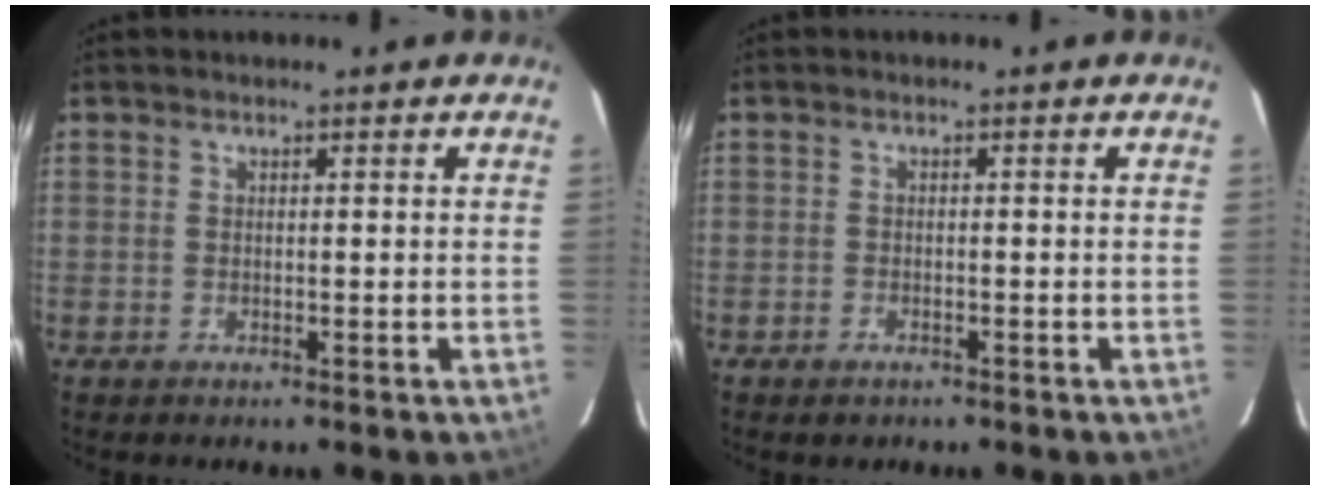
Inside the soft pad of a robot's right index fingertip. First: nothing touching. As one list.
[{"total": 1.5, "force": [-1.0, 1.0, 0.4], "torque": [-0.009, 0.001, -0.015]}]